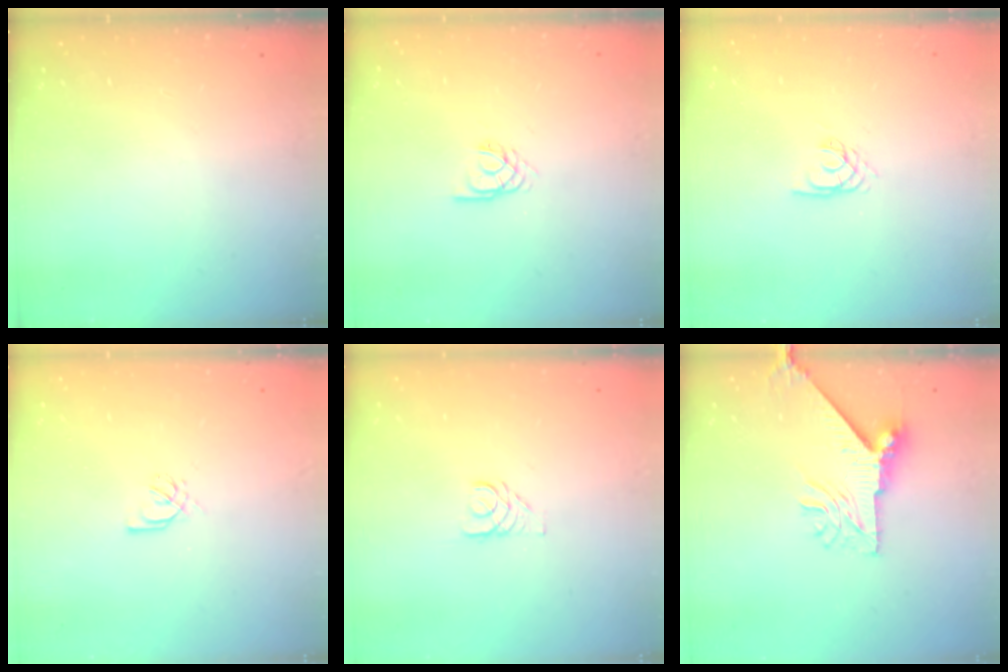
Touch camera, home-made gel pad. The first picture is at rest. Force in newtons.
{"total": 2.8, "press": 2.7, "slide": 0.3}
{"total": 2.1, "press": 2.1, "slide": 0.3}
{"total": 1.7, "press": 1.6, "slide": 0.5}
{"total": 2.7, "press": 2.7, "slide": 0.2}
{"total": 10.3, "press": 10.2, "slide": 1.3}